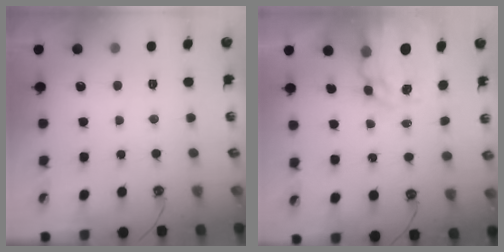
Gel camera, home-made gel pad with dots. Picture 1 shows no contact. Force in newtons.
{"total": 9.9, "press": 9.8, "slide": 0.8}